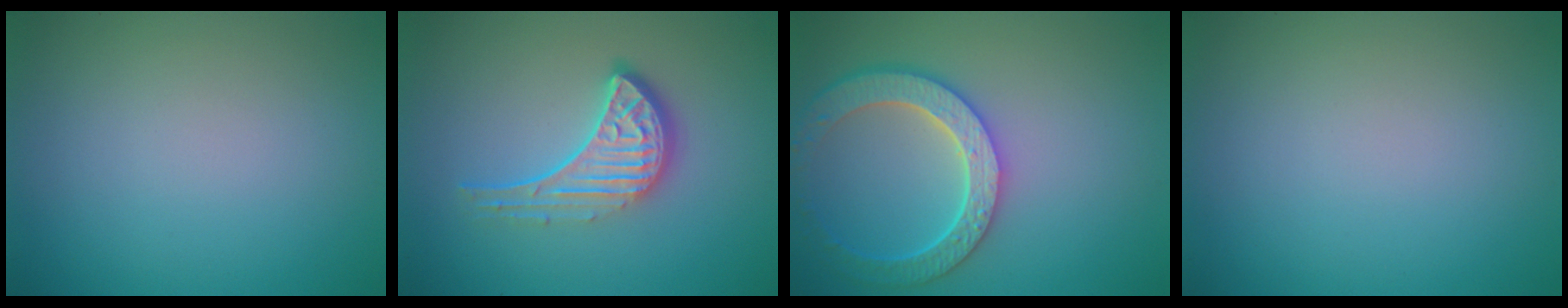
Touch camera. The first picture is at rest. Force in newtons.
{"total": 4.5, "press": 3.3, "slide": 3.1}
{"total": 5.9, "press": 5.0, "slide": 3.2}
{"total": 0.0}